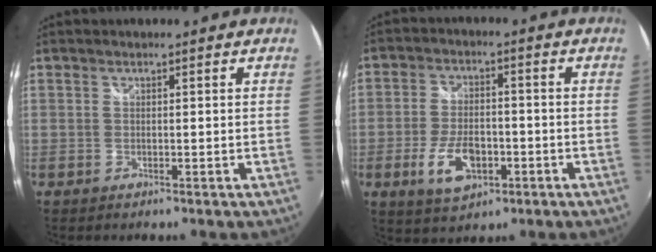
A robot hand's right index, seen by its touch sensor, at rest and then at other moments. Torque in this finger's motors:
{"motor_torque": [1.43, -0.16, 0.27, 0.06]}